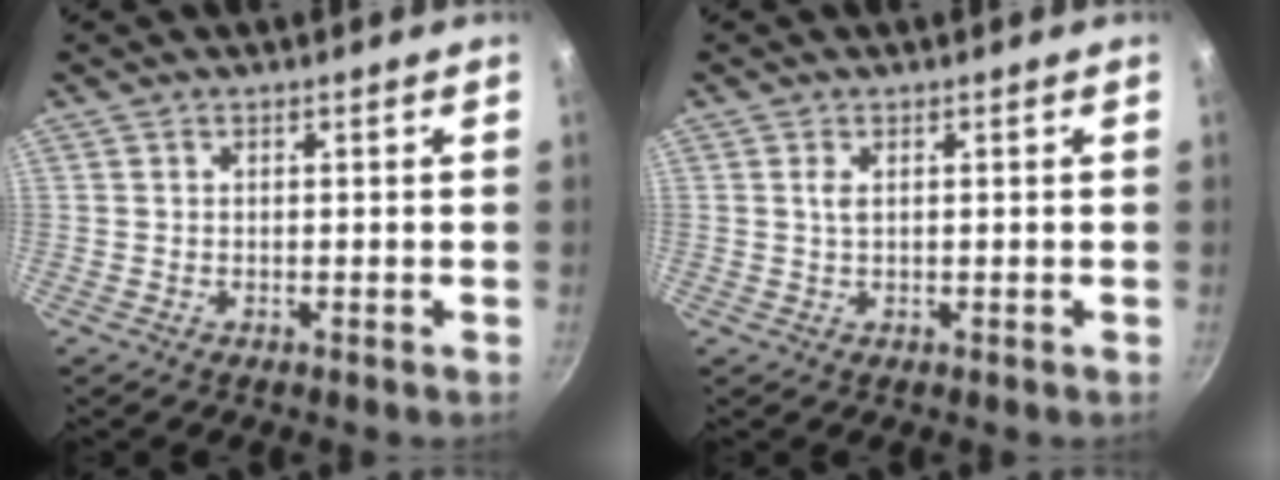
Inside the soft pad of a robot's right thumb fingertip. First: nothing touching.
{"total": 1.4, "force": [0.4, 0.7, 1.2], "torque": [-0.022, -0.001, 0.007]}